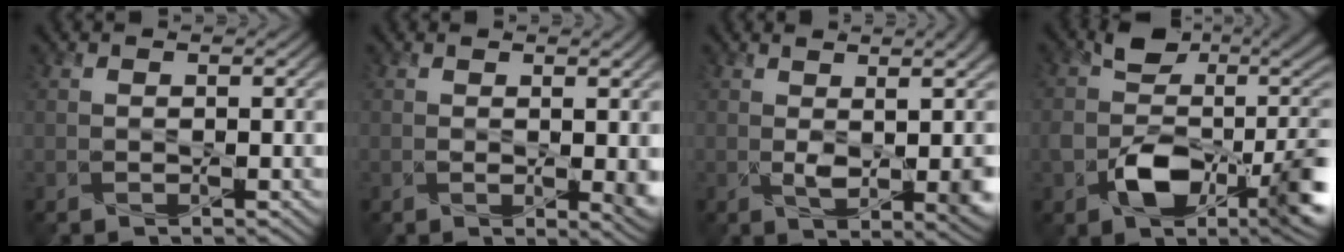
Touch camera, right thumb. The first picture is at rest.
{"total": 3.6, "force": [0.3, 0.9, 3.4], "torque": [-0.051, -0.003, 0.008]}
{"total": 7.1, "force": [0.9, 2.4, 6.6], "torque": [-0.085, -0.005, 0.017]}
{"total": 12.2, "force": [-2.2, 7.4, 9.4], "torque": [-0.160, -0.020, -0.033]}